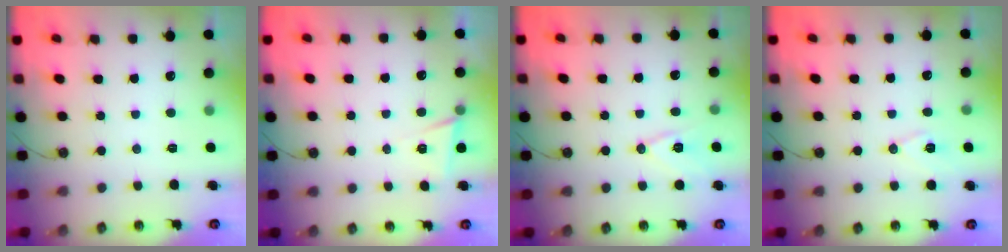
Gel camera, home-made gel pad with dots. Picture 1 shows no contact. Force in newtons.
{"total": 5.0, "press": 3.2, "slide": 3.9}
{"total": 10.0, "press": 9.3, "slide": 3.6}
{"total": 7.1, "press": 6.2, "slide": 3.6}